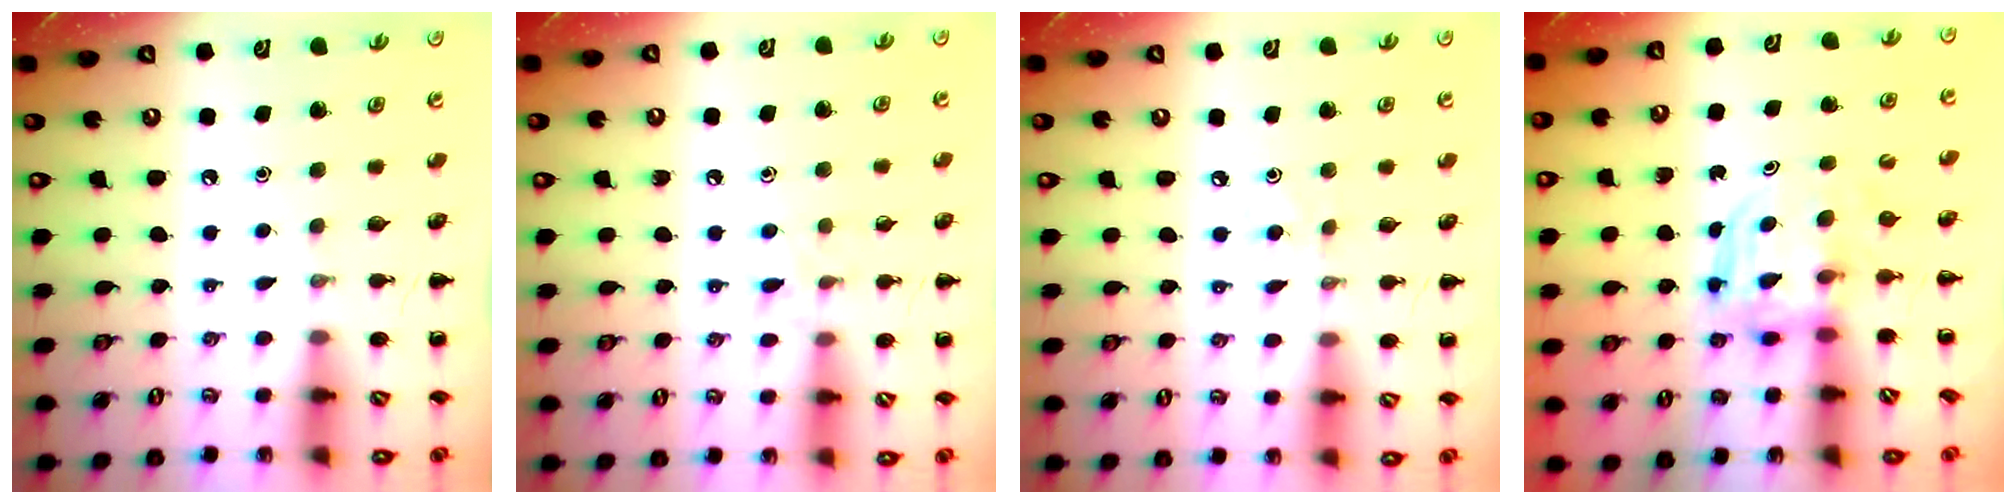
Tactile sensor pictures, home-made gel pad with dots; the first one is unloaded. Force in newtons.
{"total": 6.3, "press": 5.9, "slide": 2.3}
{"total": 2.5, "press": 2.3, "slide": 0.8}
{"total": 3.6, "press": 3.6, "slide": 0.3}